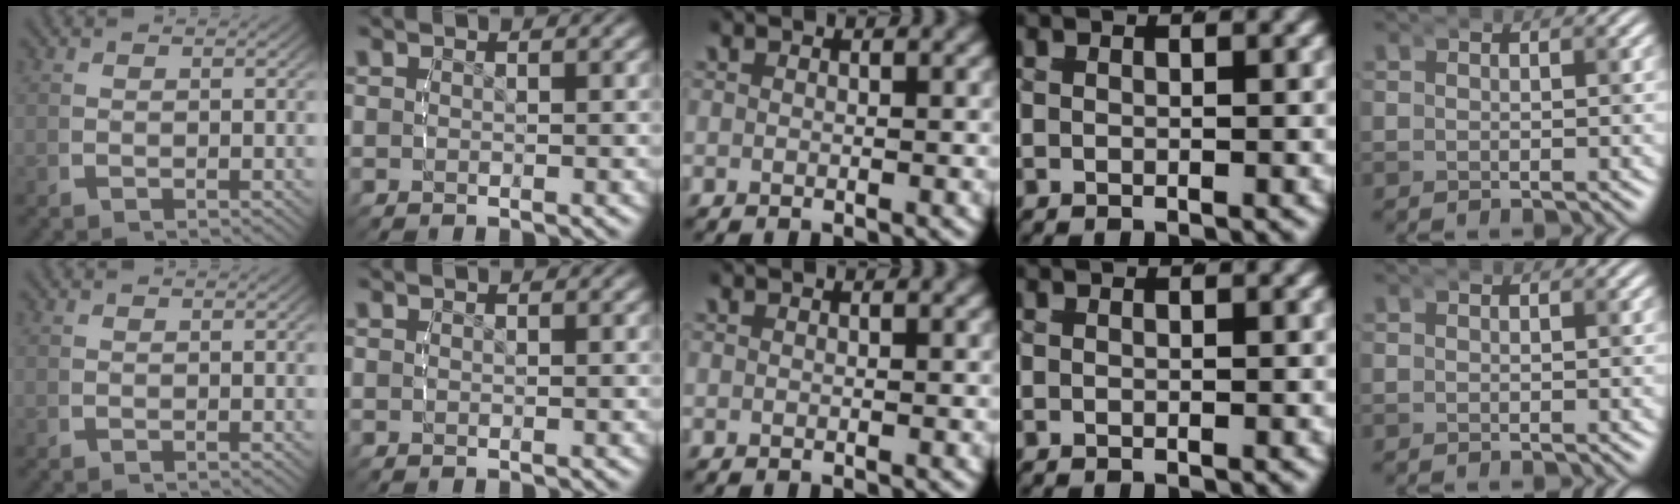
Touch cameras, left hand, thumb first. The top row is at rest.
{}